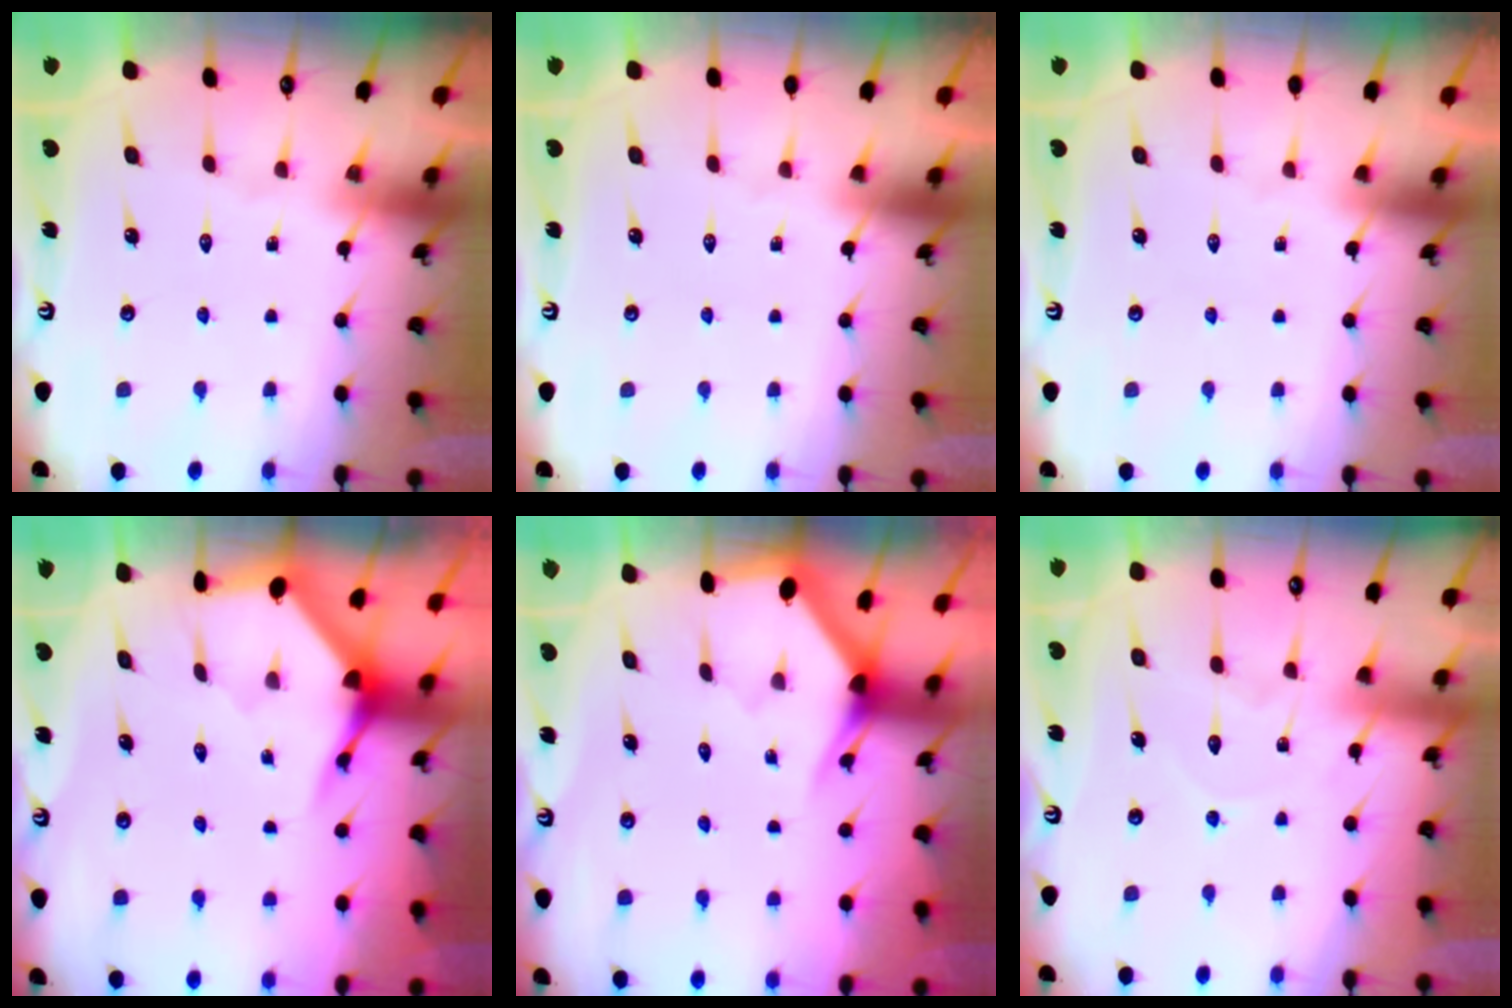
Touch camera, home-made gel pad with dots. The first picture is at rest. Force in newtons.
{"total": 0.0}
{"total": 0.0}
{"total": 3.9, "press": 3.9, "slide": 0.5}
{"total": 3.0, "press": 3.0, "slide": 0.1}
{"total": 7.0, "press": 6.9, "slide": 0.7}